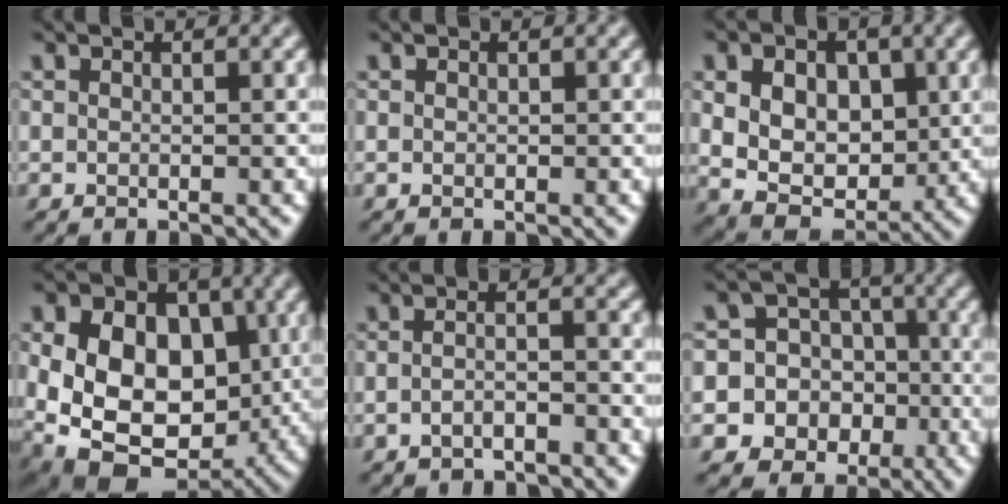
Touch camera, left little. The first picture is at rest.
{"total": 0.0}
{"total": 8.4, "force": [1.6, 6.0, 5.7], "torque": [-0.109, 0.010, 0.020]}
{"total": 15.8, "force": [0.3, 11.3, 10.9], "torque": [-0.179, 0.006, -0.003]}
{"total": 2.0, "force": [-1.5, 0.4, 1.2], "torque": [-0.026, 0.005, -0.035]}
{"total": 14.1, "force": [-4.9, 12.9, 3.1], "torque": [-0.090, 0.006, -0.094]}